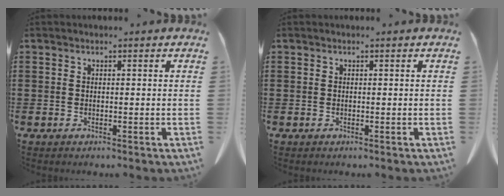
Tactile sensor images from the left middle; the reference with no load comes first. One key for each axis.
{"total": 0.0}